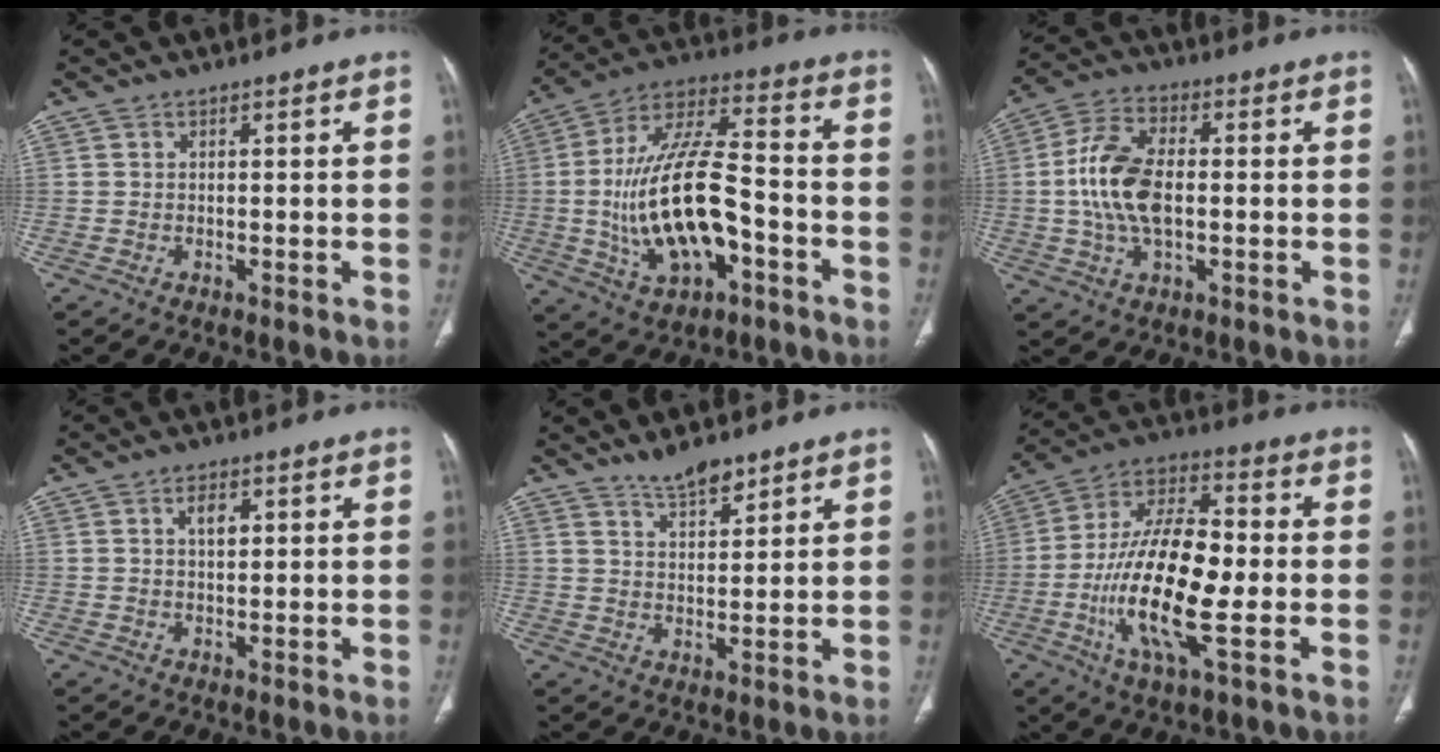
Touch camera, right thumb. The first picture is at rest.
{"total": 20.9, "force": [-4.5, 9.6, 18.0], "torque": [-0.337, 0.039, -0.072]}
{"total": 12.1, "force": [-0.3, 6.6, 10.2], "torque": [-0.206, 0.015, -0.009]}
{"total": 2.8, "force": [1.0, 1.5, 2.1], "torque": [-0.029, -0.003, 0.017]}
{"total": 5.7, "force": [4.7, 1.6, 2.7], "torque": [-0.031, -0.031, 0.086]}
{"total": 19.6, "force": [-3.5, 6.7, 18.1], "torque": [-0.348, 0.014, -0.068]}